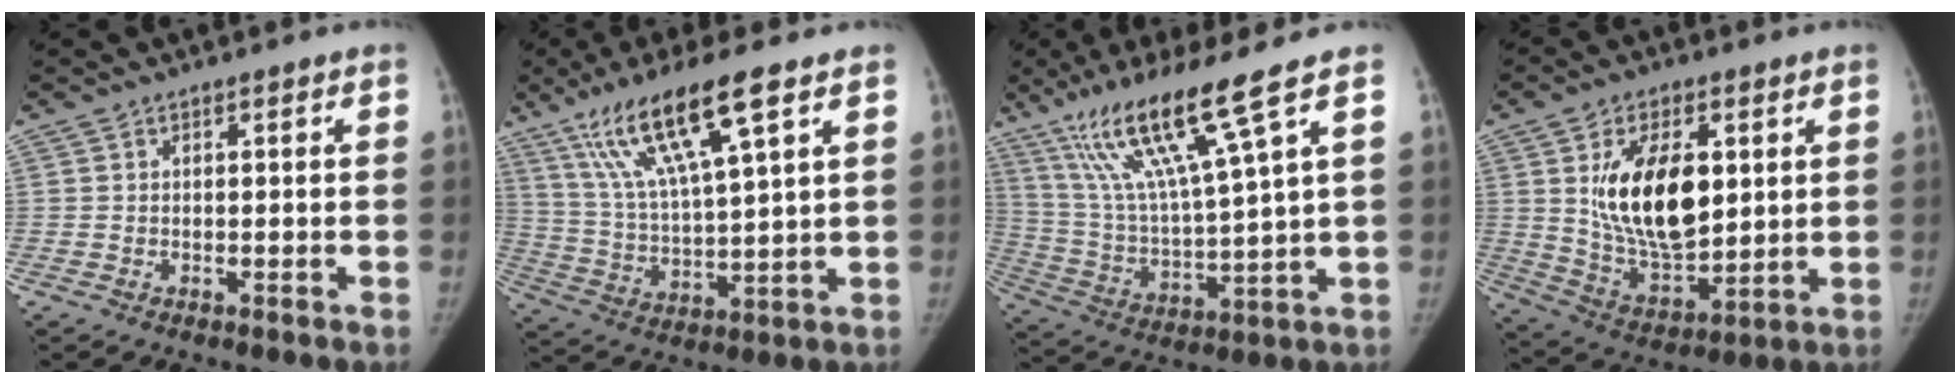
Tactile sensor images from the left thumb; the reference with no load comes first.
{"total": 16.4, "force": [9.2, 2.8, 13.3], "torque": [-0.259, -0.026, 0.180]}
{"total": 17.1, "force": [10.2, 0.0, 13.7], "torque": [-0.260, -0.046, 0.196]}
{"total": 17.3, "force": [3.8, 9.6, 13.9], "torque": [-0.210, -0.027, 0.081]}